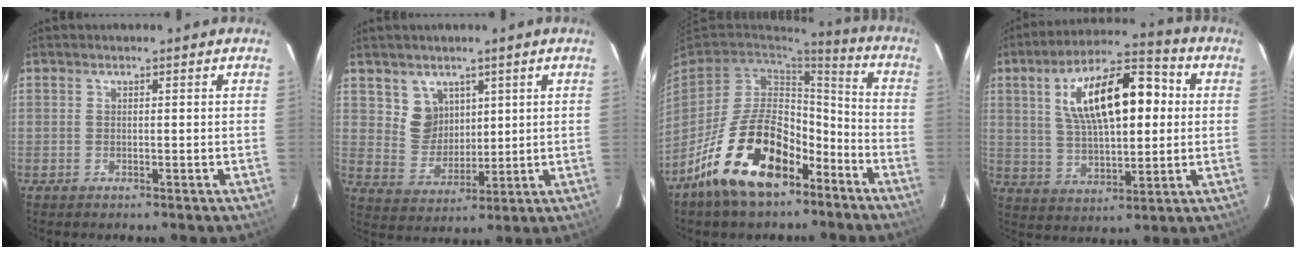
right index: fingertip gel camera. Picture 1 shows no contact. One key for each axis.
{"total": 6.7, "fx": 3.5, "fy": 5.6, "fz": 1.1, "tx": -0.019, "ty": 0.006, "tz": 0.078}
{"total": 19.2, "fx": -11.3, "fy": 9.9, "fz": 11.9, "tx": -0.224, "ty": 0.017, "tz": -0.181}
{"total": 18.0, "fx": 4.0, "fy": 7.9, "fz": 15.6, "tx": -0.269, "ty": 0.031, "tz": 0.069}